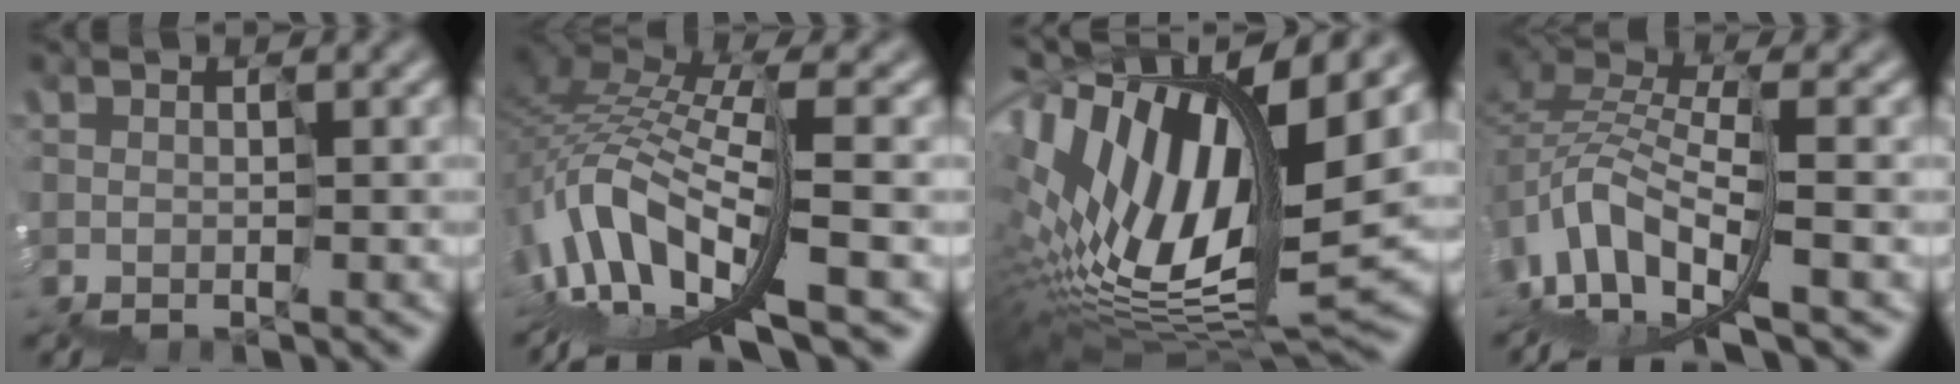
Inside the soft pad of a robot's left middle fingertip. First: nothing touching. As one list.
[{"total": 8.4, "force": [-3.0, 3.4, 7.0], "torque": [-0.151, 0.019, -0.056]}, {"total": 15.9, "force": [4.4, 7.0, 13.5], "torque": [-0.261, 0.017, 0.085]}, {"total": 6.5, "force": [-2.4, 2.6, 5.5], "torque": [-0.117, 0.023, -0.053]}]